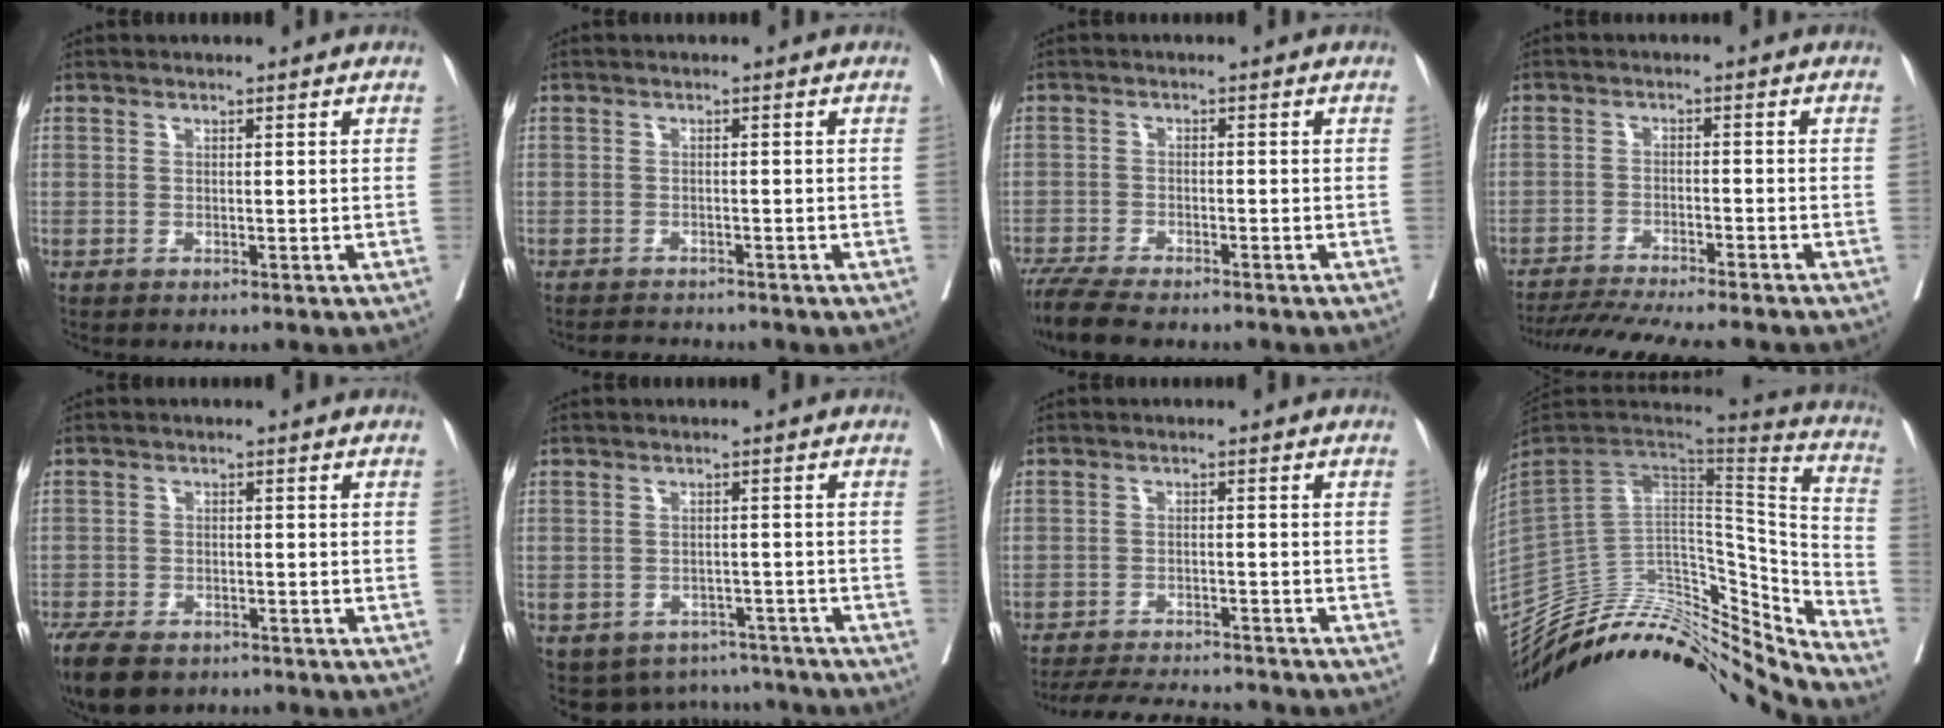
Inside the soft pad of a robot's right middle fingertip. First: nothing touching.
{"total": 3.4, "force": [-3.2, 0.6, 0.7], "torque": [-0.012, -0.009, -0.047]}
{"total": 8.6, "force": [-7.3, 1.4, 4.3], "torque": [-0.072, -0.021, -0.122]}
{"total": 13.2, "force": [-11.9, 0.1, 5.8], "torque": [-0.081, -0.016, -0.178]}
{"total": 7.5, "force": [-6.1, 2.5, 3.6], "torque": [-0.064, -0.013, -0.103]}
{"total": 8.5, "force": [-7.3, 4.4, 0.4], "torque": [0.003, 0.023, -0.088]}
{"total": 11.5, "force": [-10.8, 1.6, 3.5], "torque": [-0.057, -0.003, -0.154]}
{"total": 32.7, "force": [-29.1, 8.2, 12.6], "torque": [-0.194, -0.003, -0.428]}